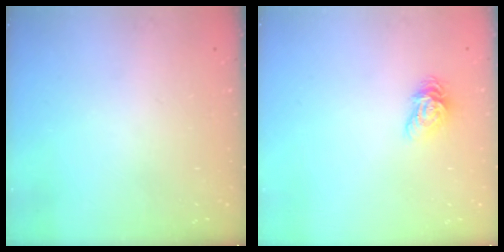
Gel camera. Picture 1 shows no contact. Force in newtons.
{"total": 6.6, "press": 6.6, "slide": 0.6}